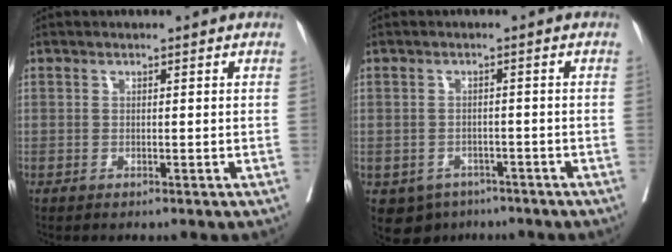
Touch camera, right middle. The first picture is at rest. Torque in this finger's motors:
{"motor_torque": [0.34, -0.37, 0.00, 0.02]}